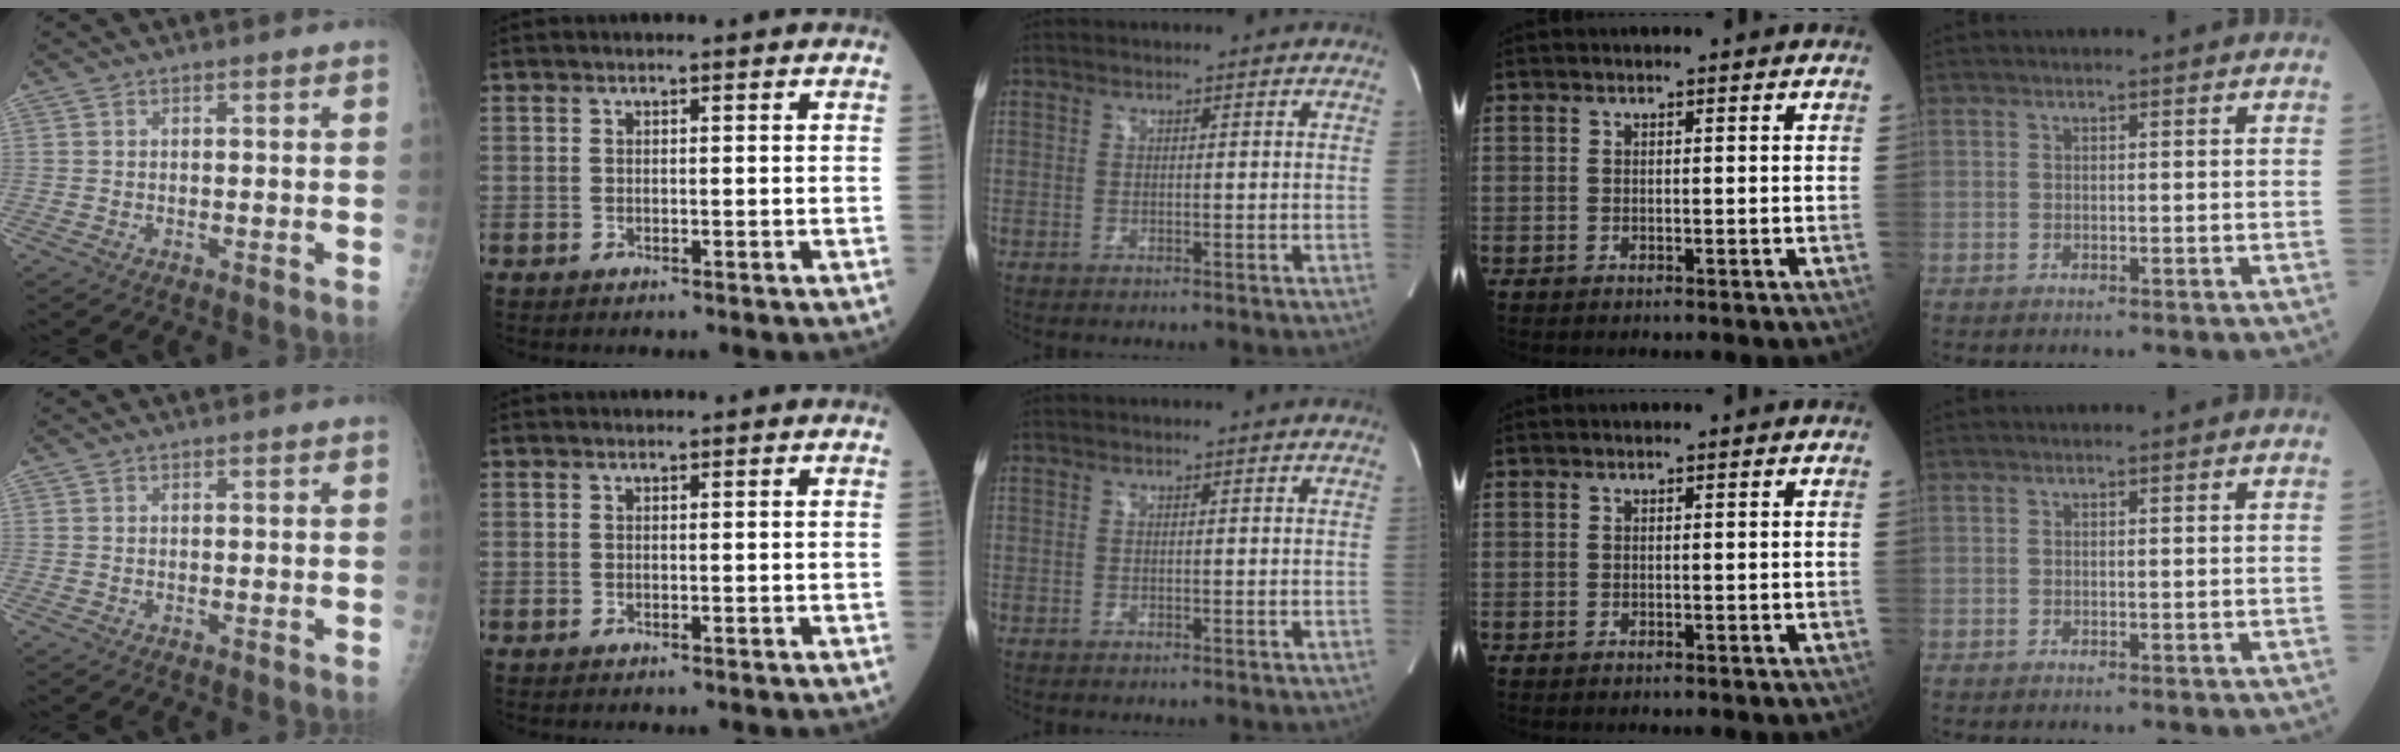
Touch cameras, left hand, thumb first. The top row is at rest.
{}